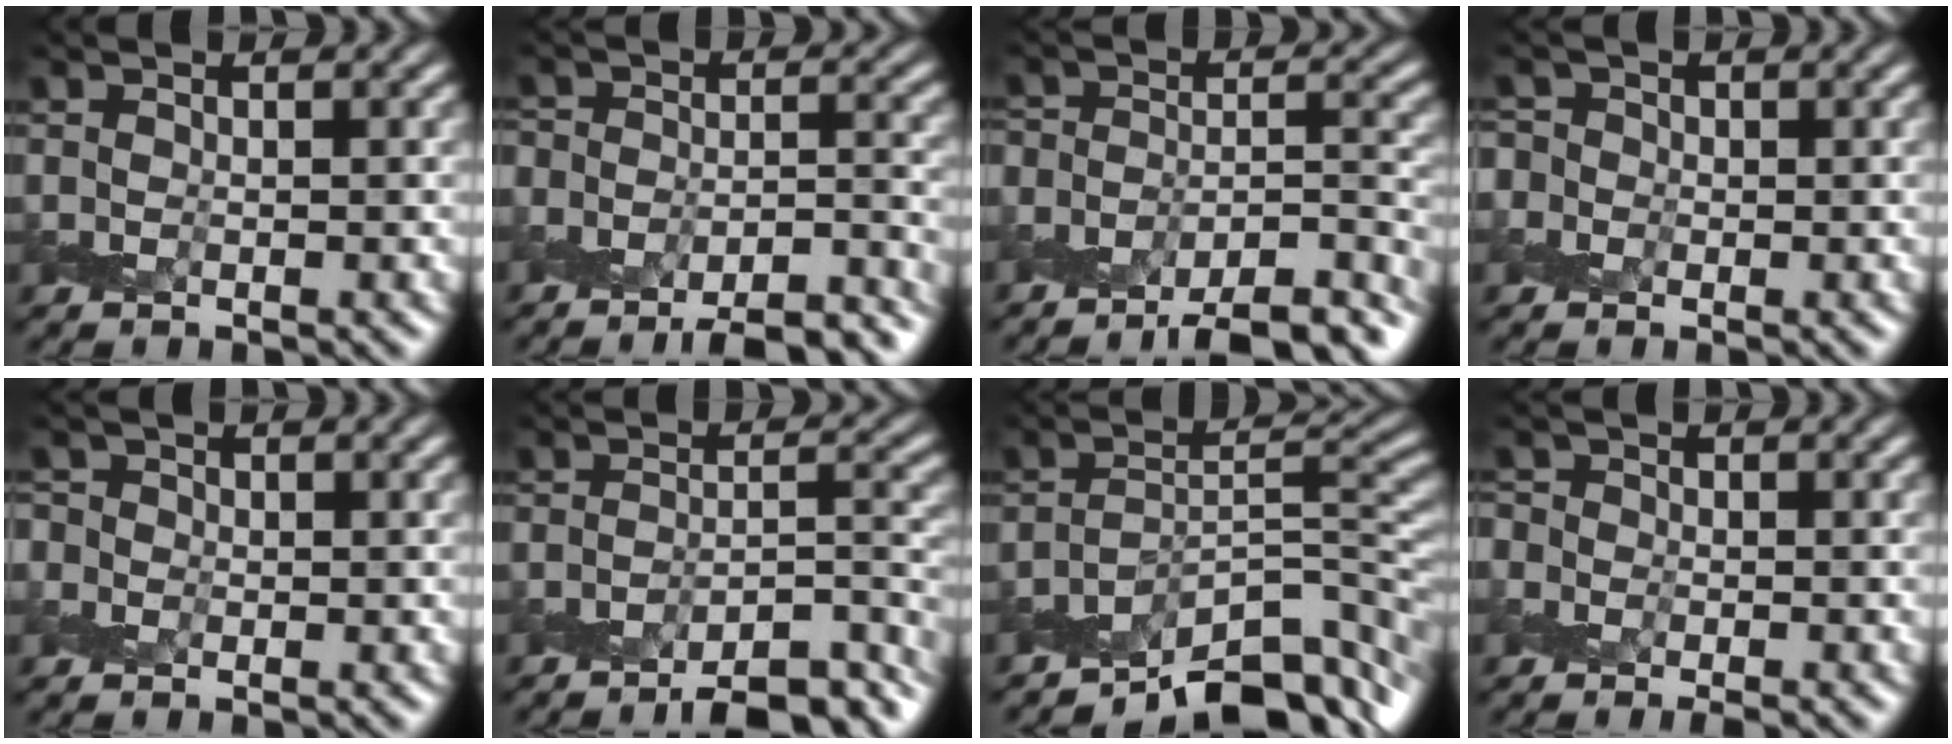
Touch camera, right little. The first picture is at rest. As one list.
[{"total": 11.1, "force": [-10.2, 3.1, 3.0], "torque": [-0.024, 0.007, -0.138]}, {"total": 10.2, "force": [-9.2, 2.4, 3.5], "torque": [-0.040, 0.004, -0.132]}, {"total": 2.0, "force": [-0.1, 1.9, 0.3], "torque": [0.010, 0.013, -0.025]}, {"total": 1.2, "force": [-0.4, 1.1, 0.1], "torque": [0.004, 0.003, -0.016]}, {"total": 8.6, "force": [-7.5, 1.8, 3.9], "torque": [-0.045, 0.007, -0.114]}, {"total": 8.5, "force": [-6.8, 2.1, 4.6], "torque": [-0.052, -0.002, -0.120]}, {"total": 2.0, "force": [-1.5, 1.1, 0.8], "torque": [-0.009, -0.006, -0.033]}]